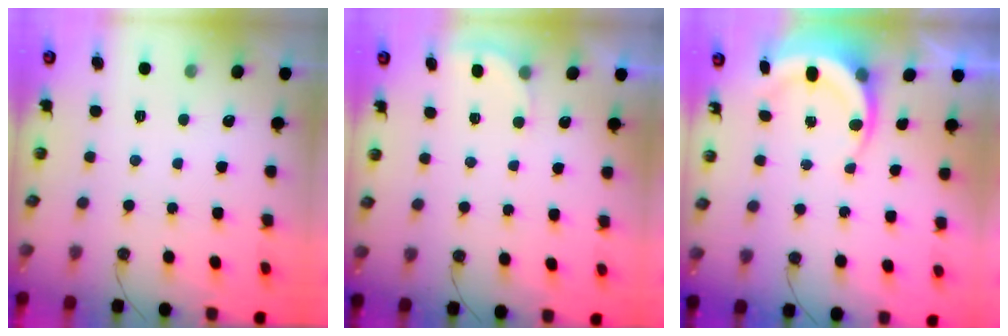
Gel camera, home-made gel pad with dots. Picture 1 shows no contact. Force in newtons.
{"total": 2.3, "press": 2.3, "slide": 0.5}
{"total": 6.1, "press": 6.0, "slide": 1.1}